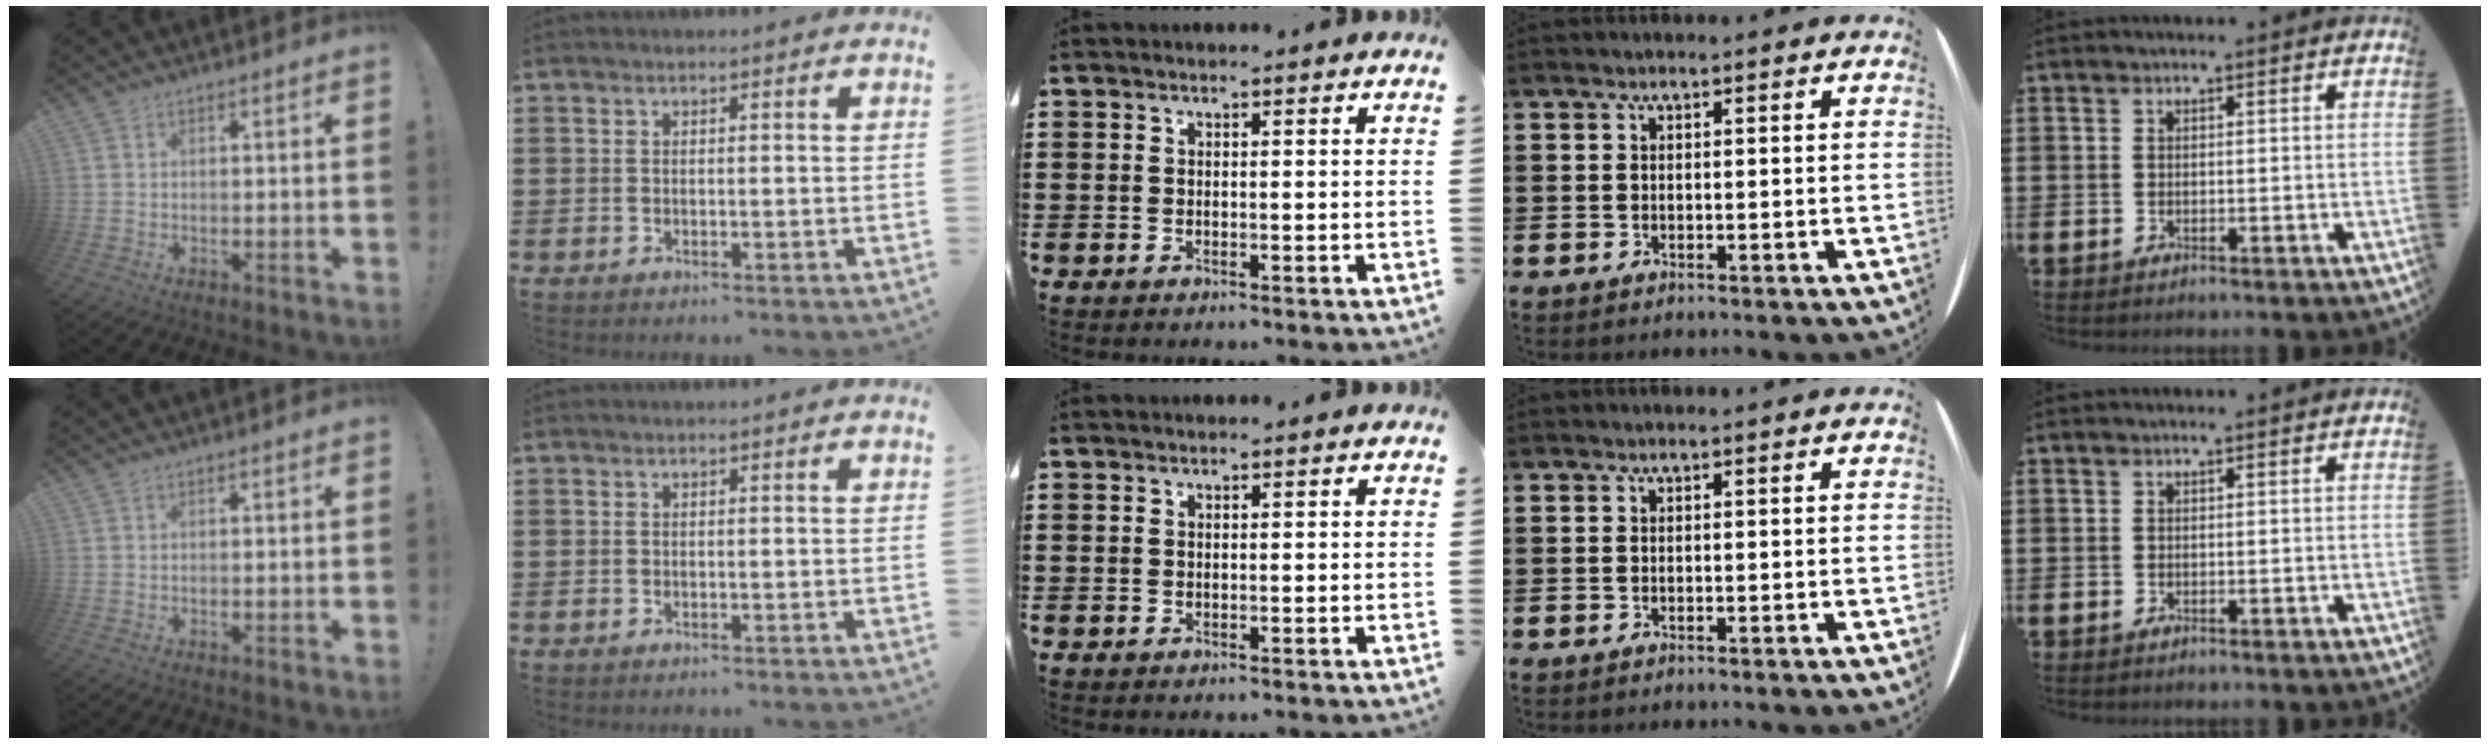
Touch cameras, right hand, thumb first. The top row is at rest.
{}